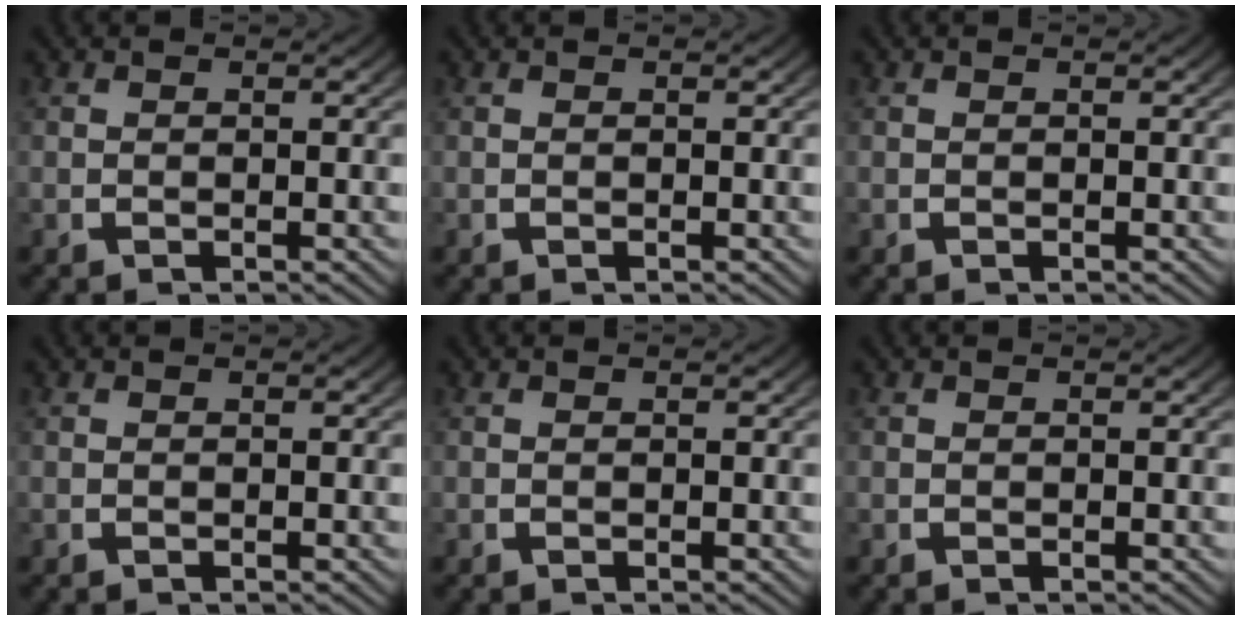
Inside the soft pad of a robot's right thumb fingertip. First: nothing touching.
{"total": 0.0}
{"total": 0.0}
{"total": 0.0}
{"total": 0.0}
{"total": 0.0}